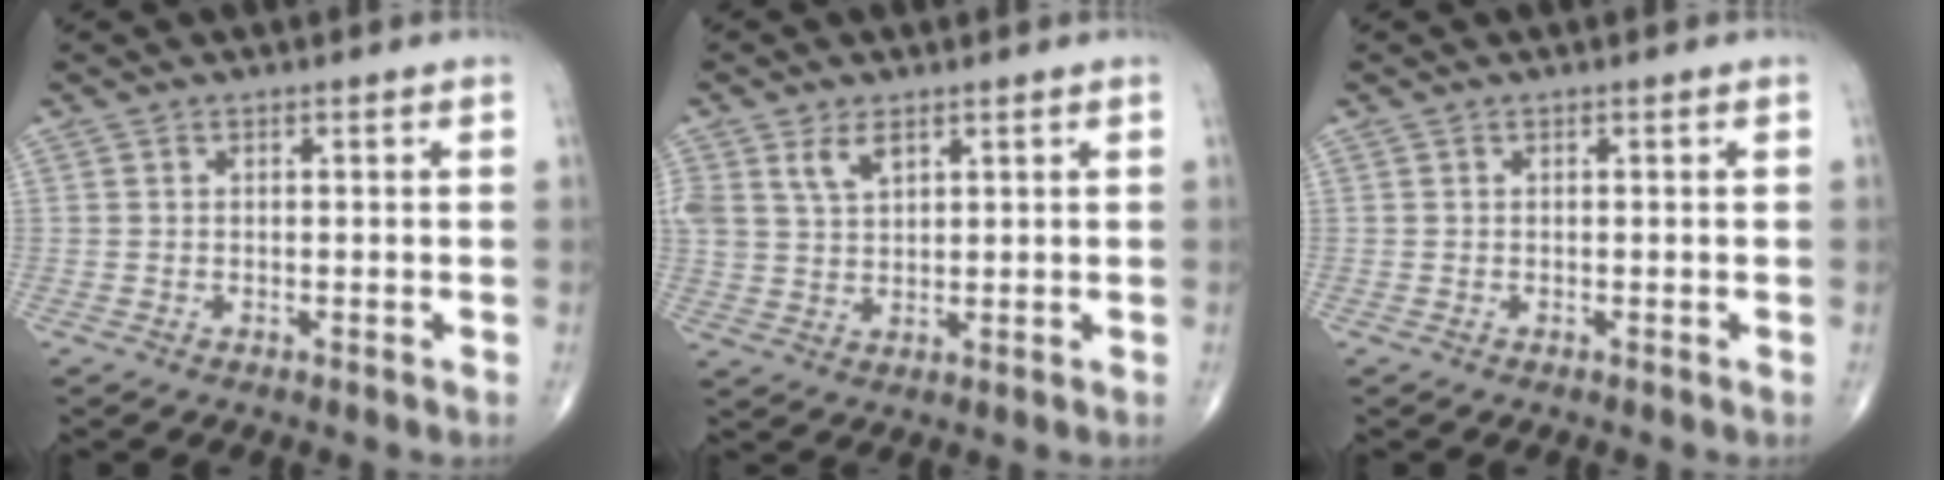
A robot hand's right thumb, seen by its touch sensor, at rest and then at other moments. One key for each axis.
{"total": 5.2, "fx": 2.9, "fy": 2.9, "fz": 3.2, "tx": -0.056, "ty": -0.011, "tz": 0.063}
{"total": 0.0}